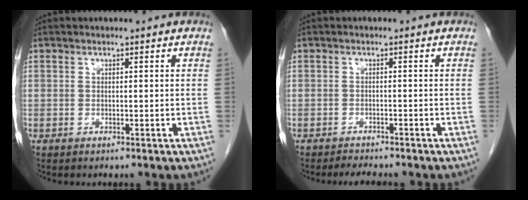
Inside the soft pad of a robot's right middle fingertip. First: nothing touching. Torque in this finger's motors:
{"motor_torque": [0.41, -0.24, 0.02, 0.01]}